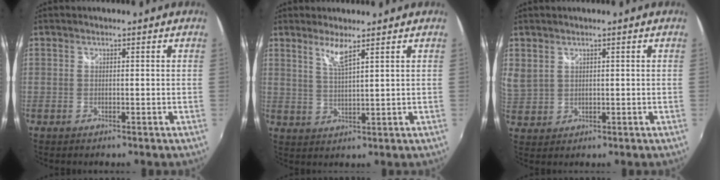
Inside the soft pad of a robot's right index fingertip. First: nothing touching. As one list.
[{"total": 3.9, "force": [2.8, -0.2, 2.7], "torque": [-0.056, -0.007, 0.052]}, {"total": 5.3, "force": [3.0, 3.9, 2.0], "torque": [-0.039, 0.009, 0.070]}]